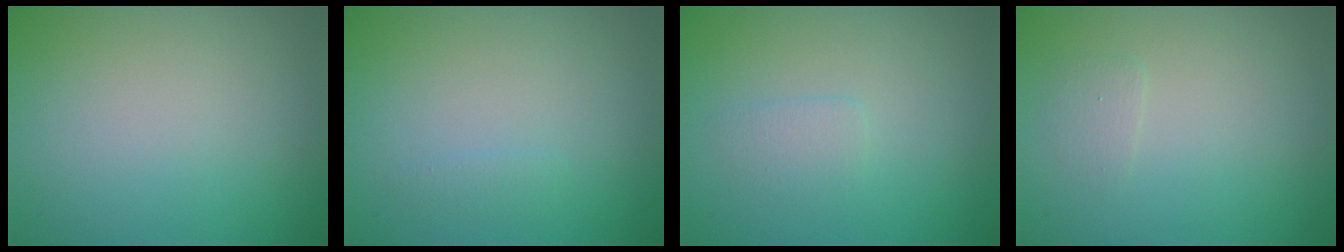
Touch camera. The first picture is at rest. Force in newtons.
{"total": 0.6, "press": 0.6, "slide": 0.1}
{"total": 1.2, "press": 1.2, "slide": 0.1}
{"total": 0.8, "press": 0.8, "slide": 0.0}